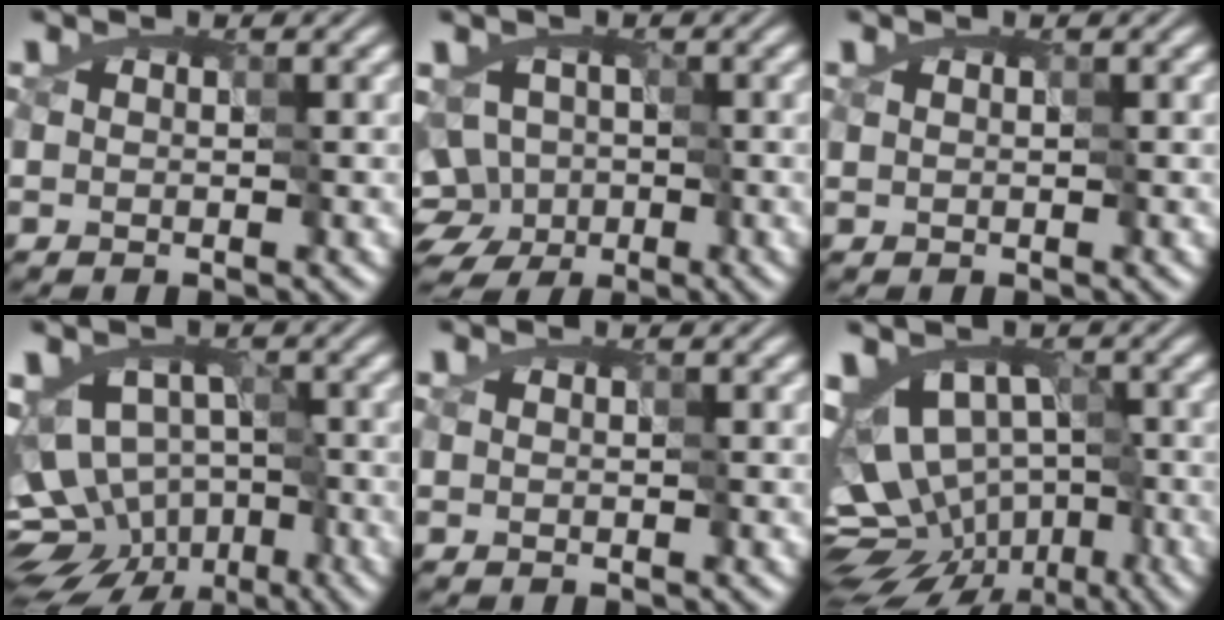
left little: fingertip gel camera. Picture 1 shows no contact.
{"total": 8.4, "force": [-3.3, 7.0, 3.3], "torque": [-0.043, 0.006, -0.086]}
{"total": 0.0}
{"total": 9.3, "force": [-4.6, 6.4, 4.9], "torque": [-0.038, -0.003, -0.065]}
{"total": 0.0}
{"total": 10.1, "force": [-2.9, 6.7, 6.9], "torque": [-0.074, -0.004, -0.045]}